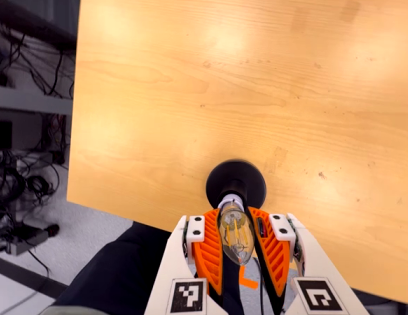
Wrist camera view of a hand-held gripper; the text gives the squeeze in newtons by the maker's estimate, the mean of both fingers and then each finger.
{"total": 18.1, "left": 17.5, "right": 18.6}